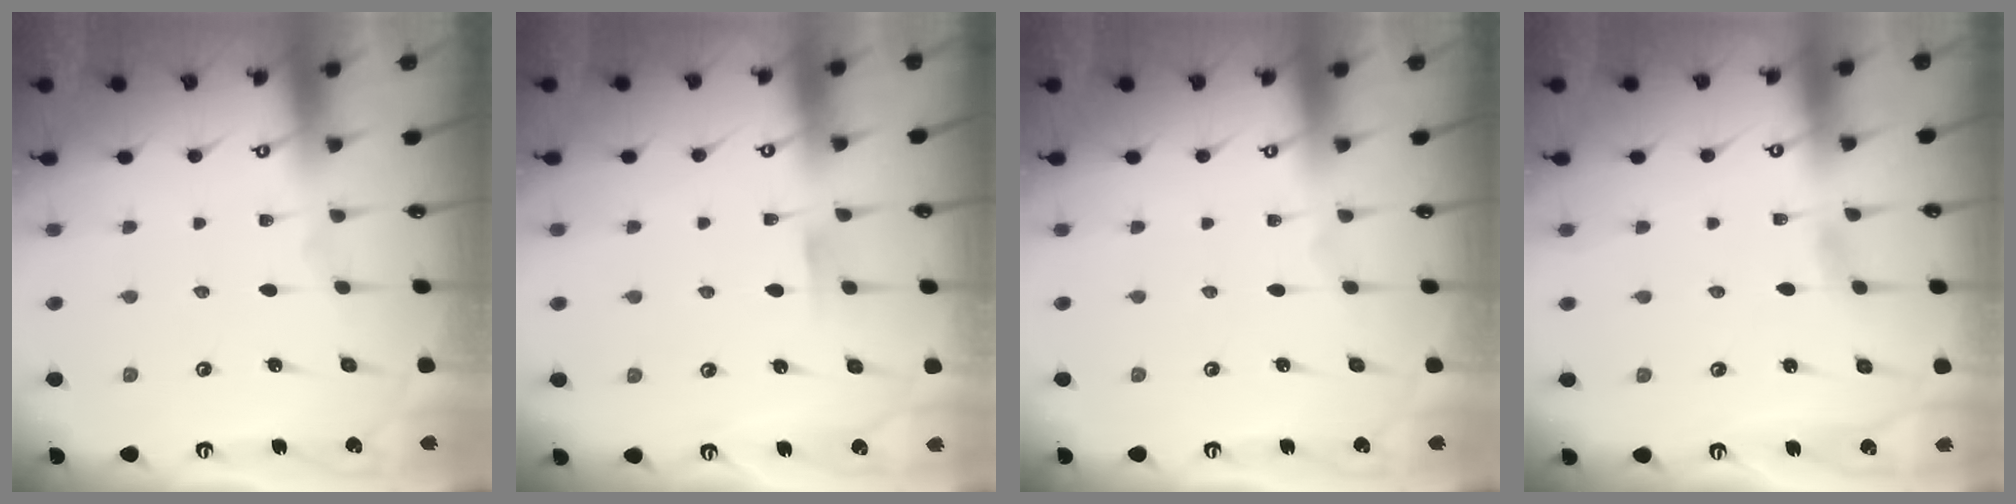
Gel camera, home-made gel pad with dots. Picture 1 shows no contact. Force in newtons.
{"total": 4.3, "press": 4.3, "slide": 0.7}
{"total": 0.0}
{"total": 2.3, "press": 2.3, "slide": 0.3}